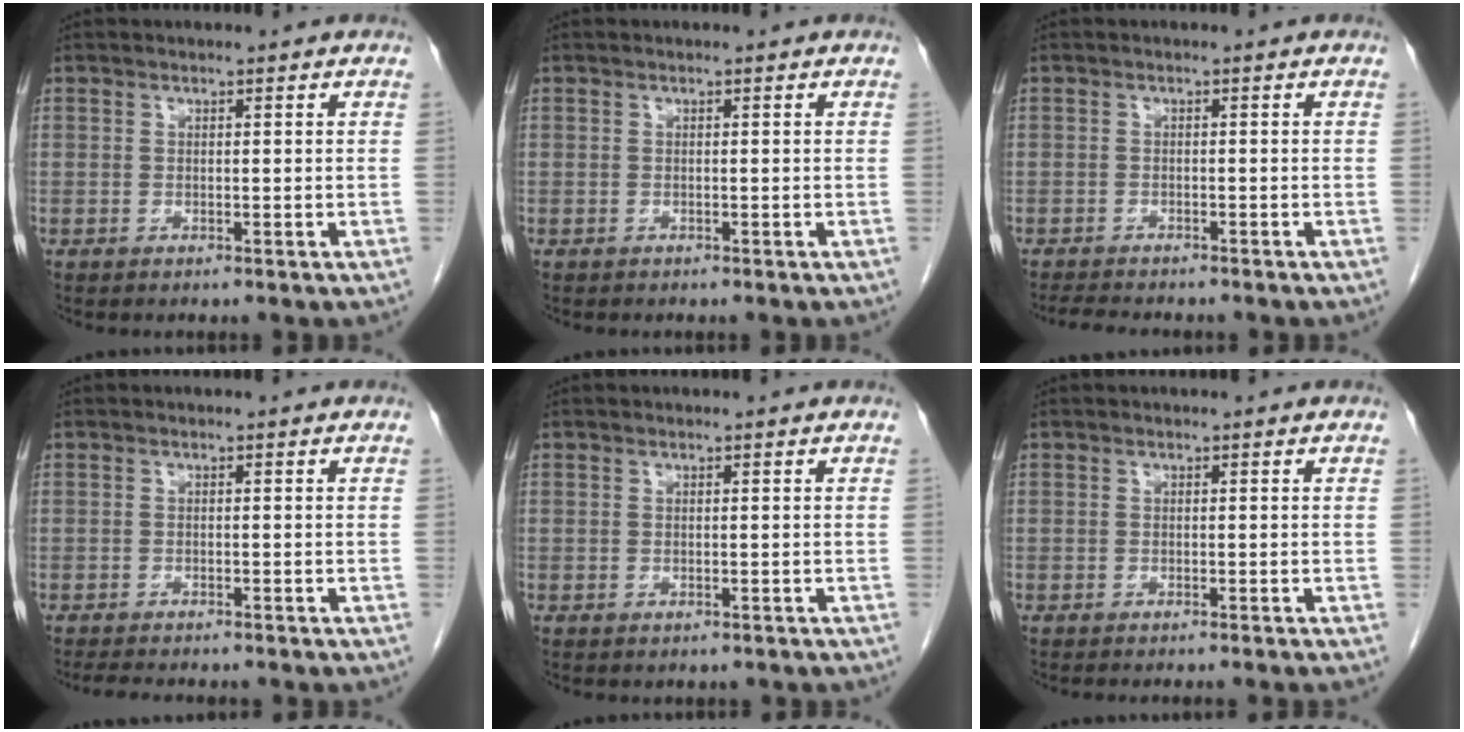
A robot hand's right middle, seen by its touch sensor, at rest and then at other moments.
{"total": 0.0}
{"total": 5.9, "force": [-5.2, 1.1, 2.5], "torque": [-0.038, -0.011, -0.080]}
{"total": 6.3, "force": [-5.5, 1.3, 2.8], "torque": [-0.039, -0.008, -0.080]}
{"total": 1.3, "force": [-1.1, 0.6, 0.3], "torque": [-0.011, 0.000, -0.013]}
{"total": 4.6, "force": [-4.2, -0.2, 1.9], "torque": [-0.013, -0.007, -0.056]}